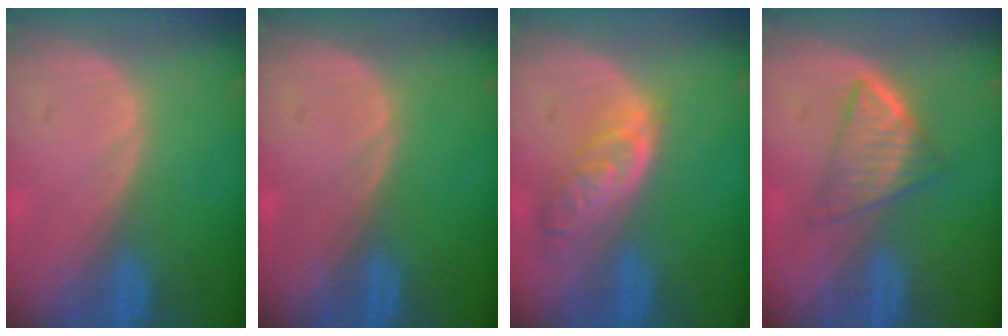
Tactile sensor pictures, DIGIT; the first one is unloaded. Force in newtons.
{"total": 0.0}
{"total": 6.3, "press": 5.7, "slide": 2.8}
{"total": 5.3, "press": 5.0, "slide": 1.8}